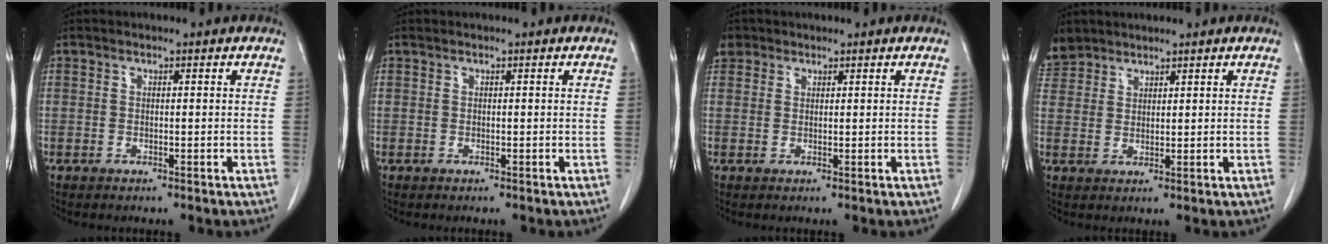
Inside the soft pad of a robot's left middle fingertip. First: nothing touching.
{"total": 0.0}
{"total": 3.1, "force": [1.8, 2.5, 0.4], "torque": [-0.006, 0.014, 0.034]}
{"total": 4.4, "force": [3.9, 2.2, 0.2], "torque": [-0.003, 0.010, 0.080]}